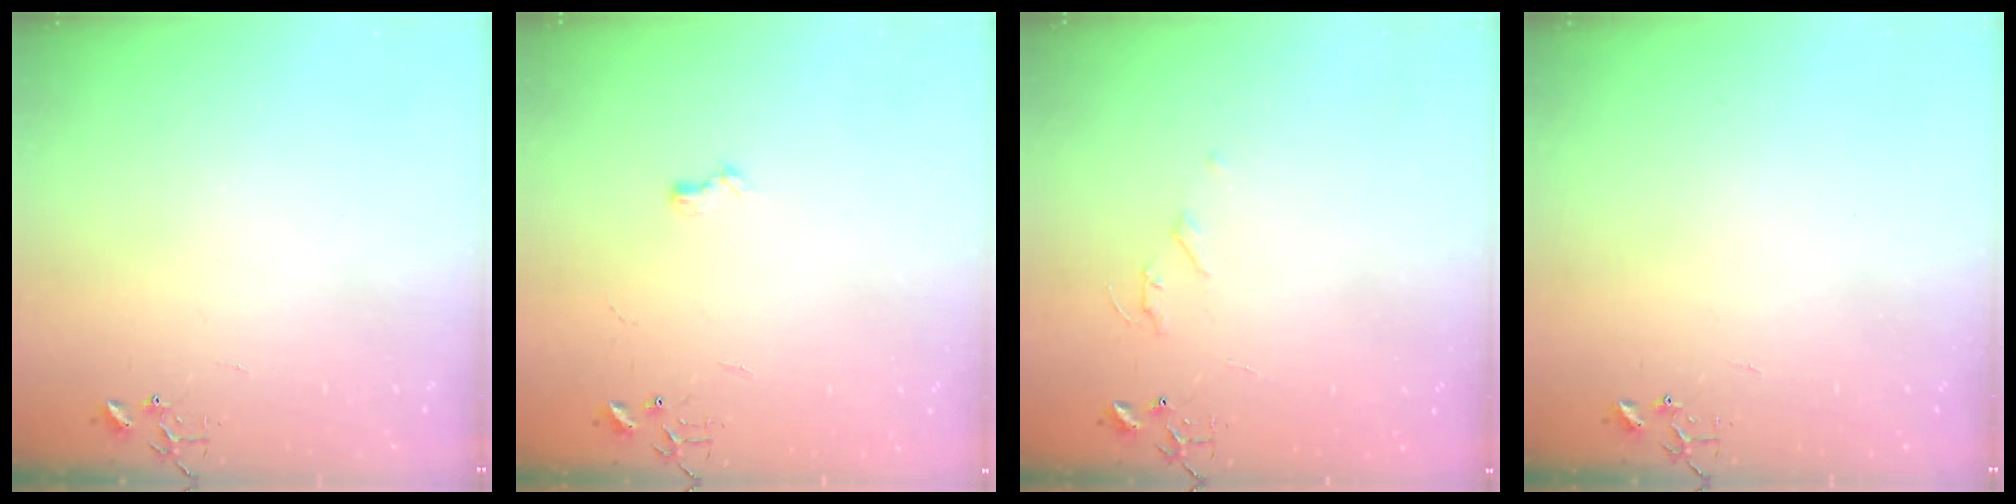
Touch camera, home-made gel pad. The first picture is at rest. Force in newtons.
{"total": 6.0, "press": 6.0, "slide": 0.7}
{"total": 5.0, "press": 5.0, "slide": 0.7}
{"total": 0.0}